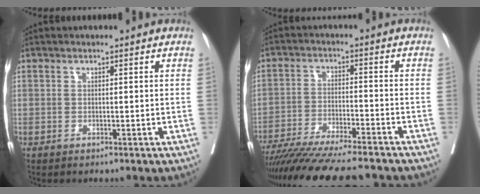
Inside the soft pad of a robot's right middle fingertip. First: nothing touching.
{"total": 18.2, "force": [-16.1, 1.1, 8.4], "torque": [-0.141, -0.035, -0.246]}